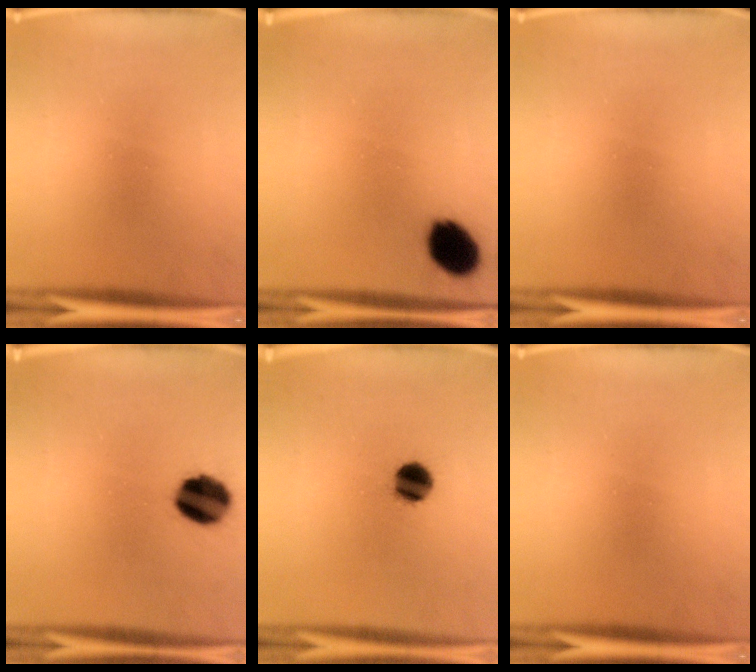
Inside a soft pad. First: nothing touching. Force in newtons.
{"total": 9.4}
{"total": 0.0}
{"total": 11.7}
{"total": 6.4}
{"total": 0.0}